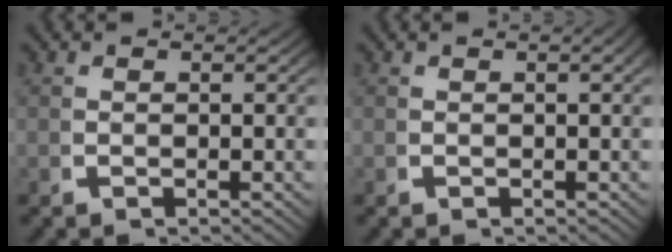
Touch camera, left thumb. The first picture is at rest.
{"total": 1.0, "force": [0.1, 0.2, 0.9], "torque": [-0.011, 0.003, 0.001]}